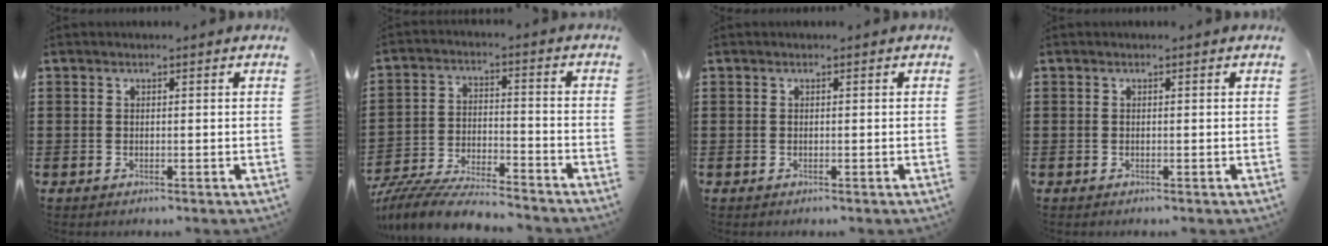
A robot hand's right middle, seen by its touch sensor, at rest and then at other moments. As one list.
[{"total": 7.9, "force": [-7.6, 0.6, 2.1], "torque": [-0.042, 0.008, -0.149]}, {"total": 0.0}, {"total": 0.0}]